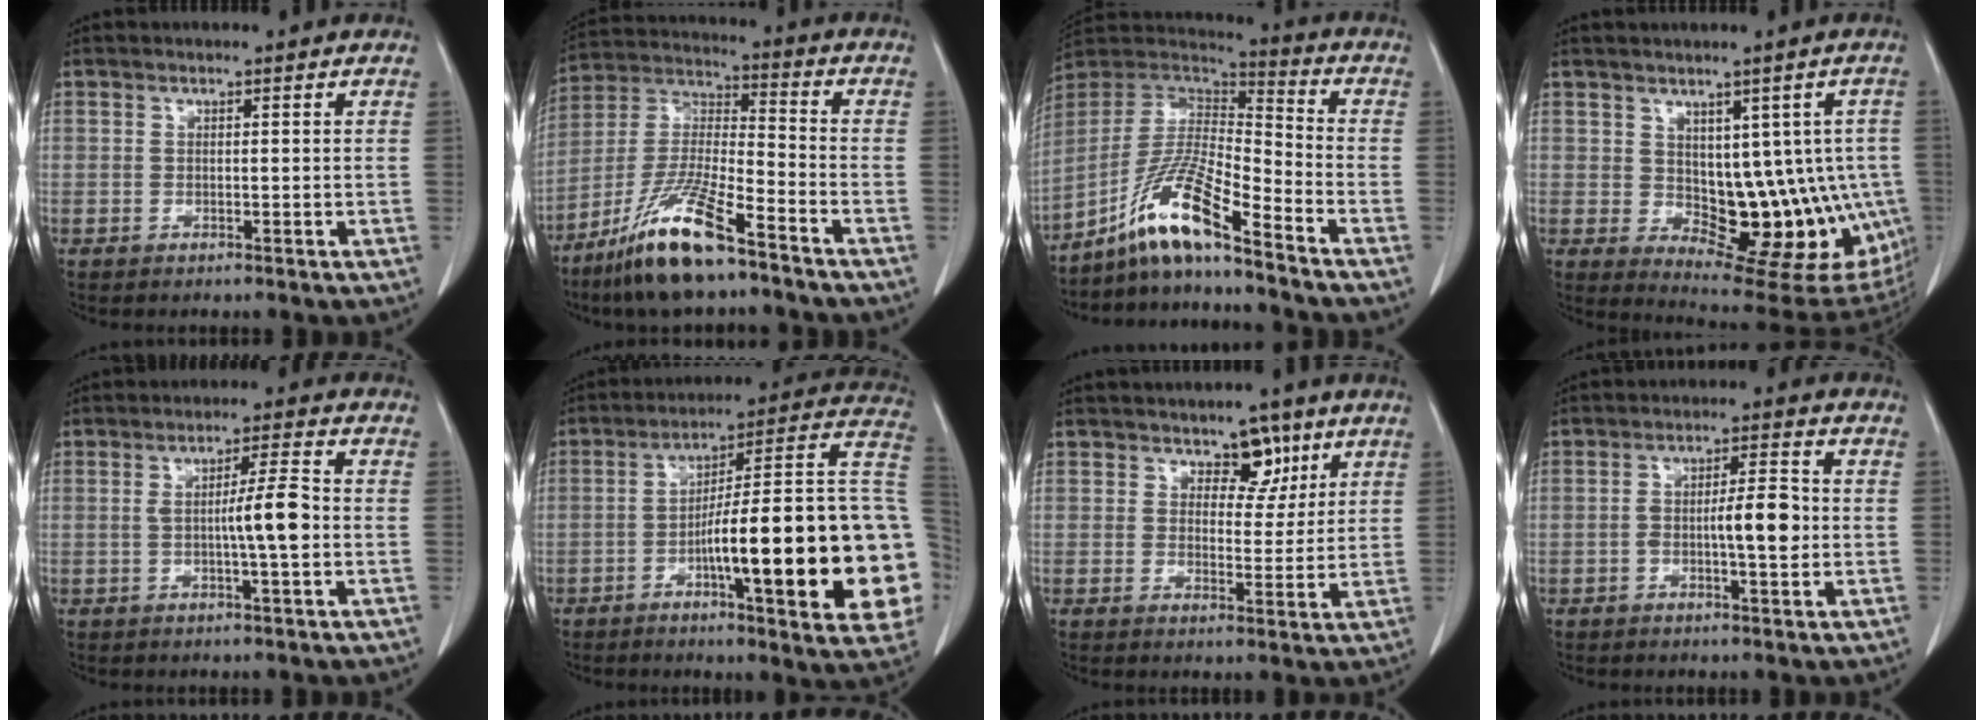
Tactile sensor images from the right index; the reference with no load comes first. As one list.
[{"total": 14.7, "force": [-10.0, 1.7, 10.8], "torque": [-0.228, -0.022, -0.187]}, {"total": 12.8, "force": [-9.2, 0.3, 8.8], "torque": [-0.175, 0.005, -0.173]}, {"total": 15.1, "force": [-1.4, 8.1, 12.6], "torque": [-0.124, 0.006, 0.004]}, {"total": 6.1, "force": [-0.7, 0.0, 6.0], "torque": [-0.096, 0.004, -0.012]}, {"total": 28.2, "force": [-4.8, 3.1, 27.6], "torque": [-0.283, 0.016, -0.073]}, {"total": 4.9, "force": [3.0, 3.0, 2.7], "torque": [-0.025, 0.000, 0.043]}, {"total": 6.6, "force": [-0.8, 1.4, 6.4], "torque": [-0.107, 0.010, -0.014]}]